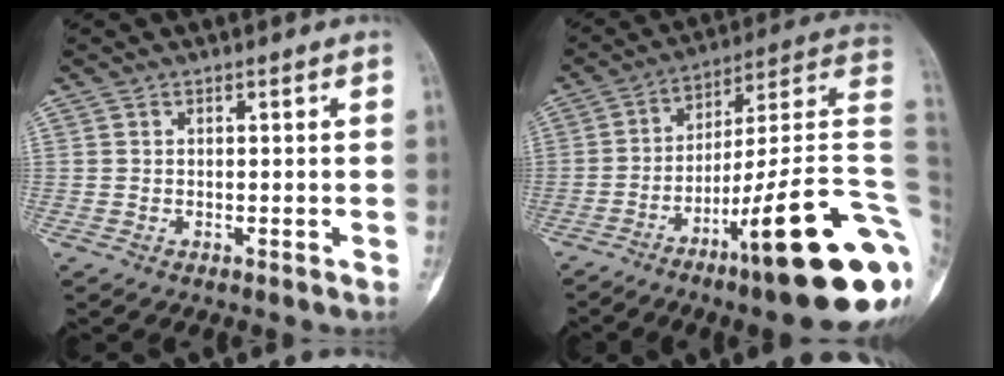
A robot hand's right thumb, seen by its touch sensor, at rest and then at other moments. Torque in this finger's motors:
{"motor_torque": [3.40, 1.61, 1.32, -1.45, 0.58]}